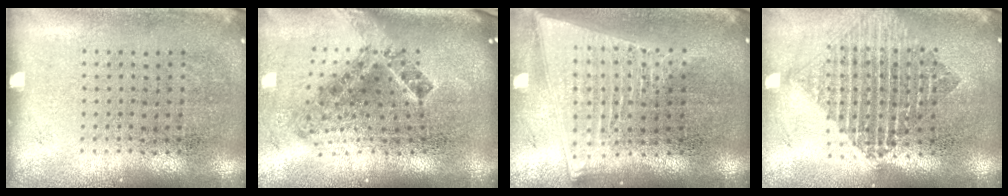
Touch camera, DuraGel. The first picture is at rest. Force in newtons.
{"total": 2.6, "press": 1.6, "slide": 2.1}
{"total": 2.1, "press": 1.8, "slide": 1.1}
{"total": 2.0, "press": 1.6, "slide": 1.2}